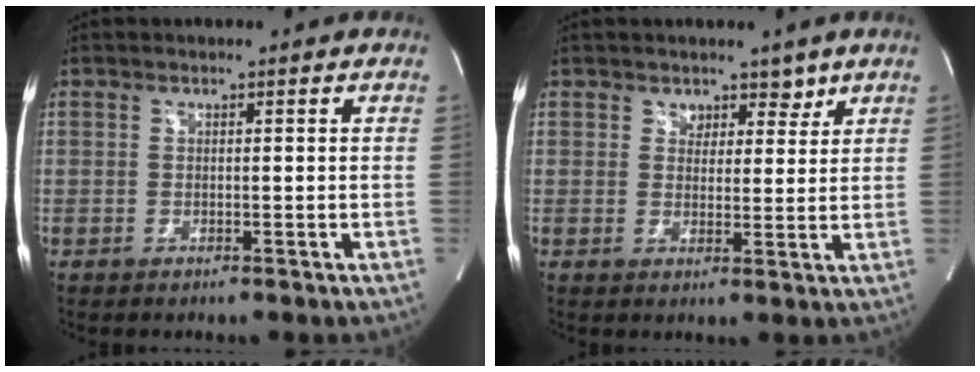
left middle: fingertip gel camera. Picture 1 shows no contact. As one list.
[{"total": 3.4, "force": [2.4, 2.3, 0.7], "torque": [0.002, 0.001, 0.035]}]